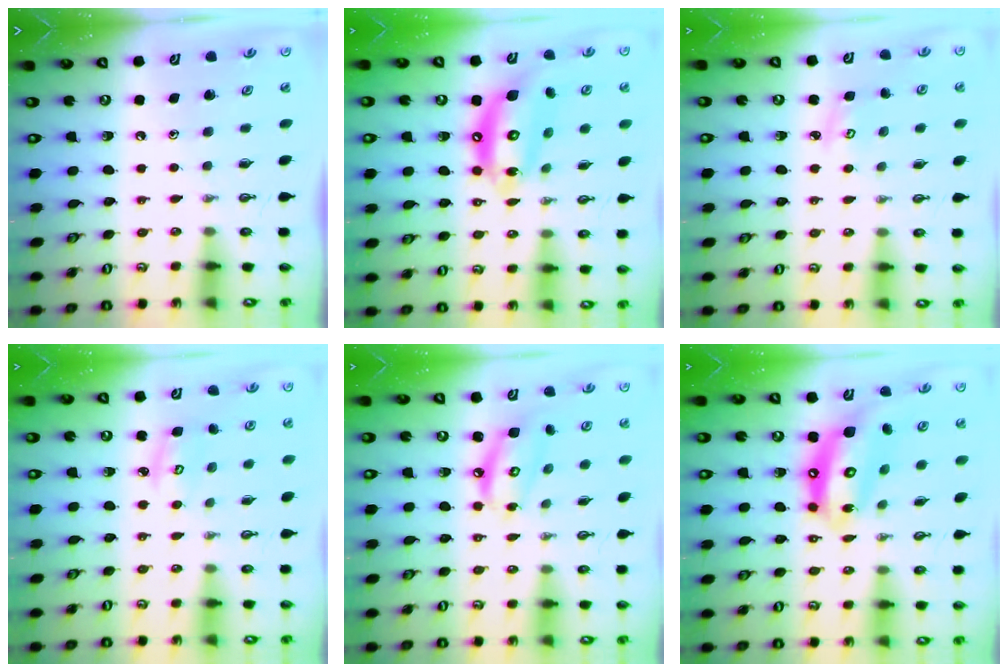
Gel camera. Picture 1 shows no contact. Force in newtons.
{"total": 15.7, "press": 15.6, "slide": 1.8}
{"total": 3.0, "press": 3.0, "slide": 0.3}
{"total": 4.2, "press": 4.2, "slide": 0.4}
{"total": 8.7, "press": 8.7, "slide": 0.8}
{"total": 14.7, "press": 14.6, "slide": 1.7}